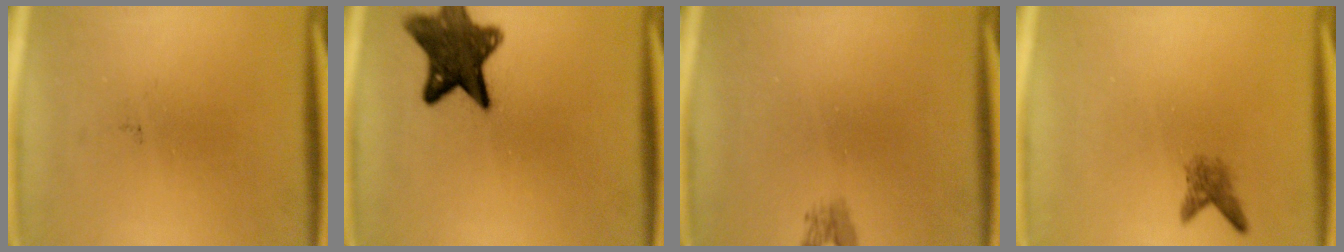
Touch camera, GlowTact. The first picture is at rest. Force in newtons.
{"total": 11.5}
{"total": 1.3}
{"total": 2.1}